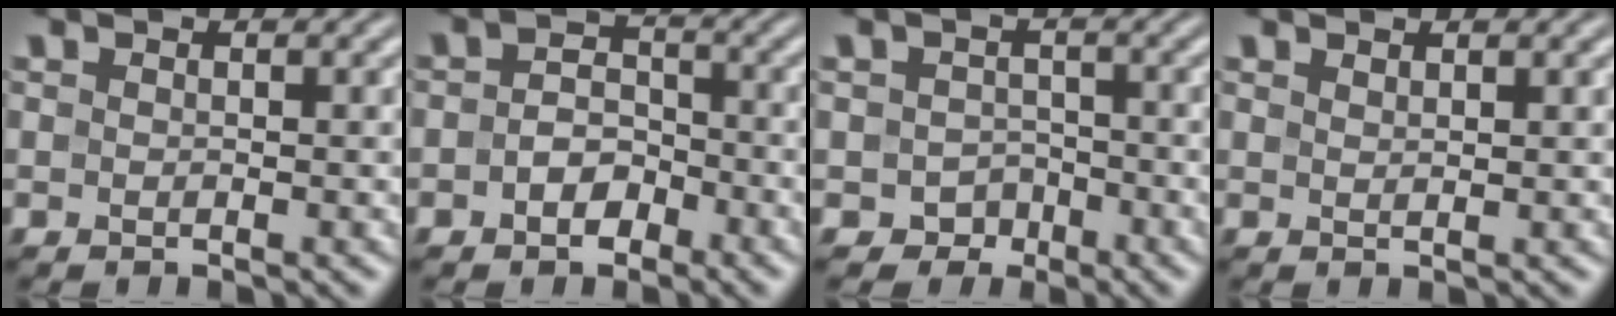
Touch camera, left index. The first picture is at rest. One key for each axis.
{"total": 3.0, "fx": -1.2, "fy": 2.1, "fz": 1.8, "tx": -0.029, "ty": 0.007, "tz": -0.027}
{"total": 2.3, "fx": -1.4, "fy": 1.9, "fz": 0.4, "tx": 0.003, "ty": 0.002, "tz": -0.023}
{"total": 0.9, "fx": 0.8, "fy": 0.2, "fz": 0.4, "tx": -0.002, "ty": 0.000, "tz": 0.014}